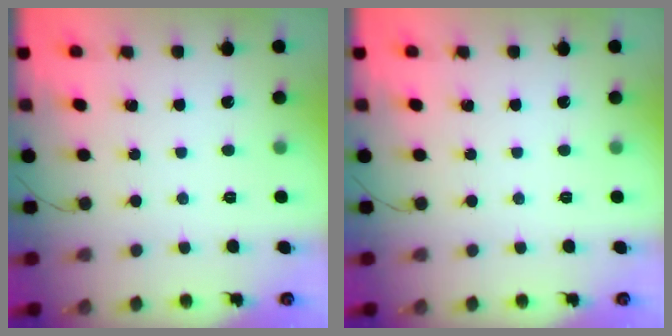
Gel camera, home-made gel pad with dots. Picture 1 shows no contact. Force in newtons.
{"total": 0.0}